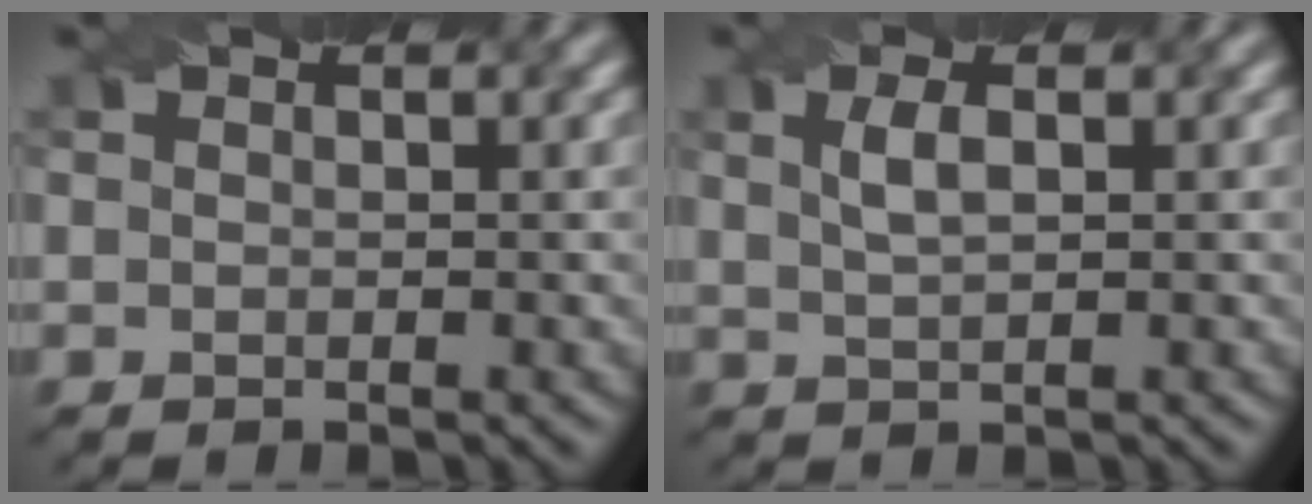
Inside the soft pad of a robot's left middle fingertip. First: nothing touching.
{"total": 2.0, "force": [0.7, 0.7, 1.7], "torque": [-0.037, 0.004, 0.015]}